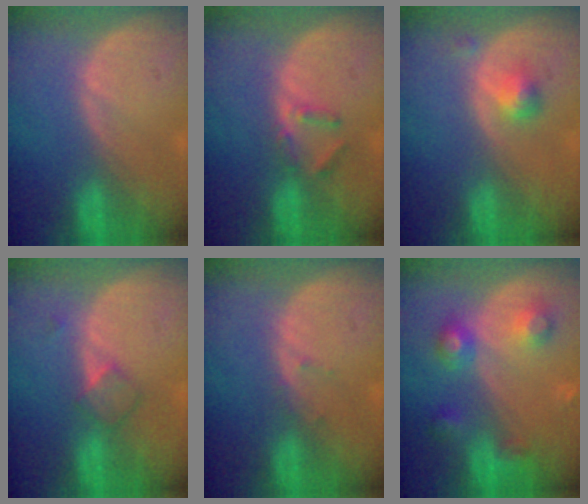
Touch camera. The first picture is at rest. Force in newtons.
{"total": 2.9, "press": 2.6, "slide": 1.1}
{"total": 2.4, "press": 2.4, "slide": 0.2}
{"total": 3.0, "press": 2.7, "slide": 1.2}
{"total": 0.9, "press": 0.6, "slide": 0.6}
{"total": 6.0, "press": 6.0, "slide": 0.3}